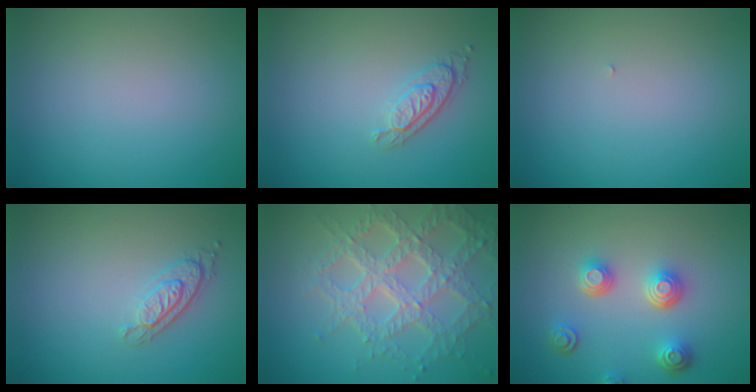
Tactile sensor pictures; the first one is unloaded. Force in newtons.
{"total": 2.1, "press": 1.8, "slide": 1.1}
{"total": 0.0}
{"total": 2.1, "press": 1.8, "slide": 1.1}
{"total": 7.0, "press": 5.2, "slide": 4.7}
{"total": 3.9, "press": 3.2, "slide": 2.2}